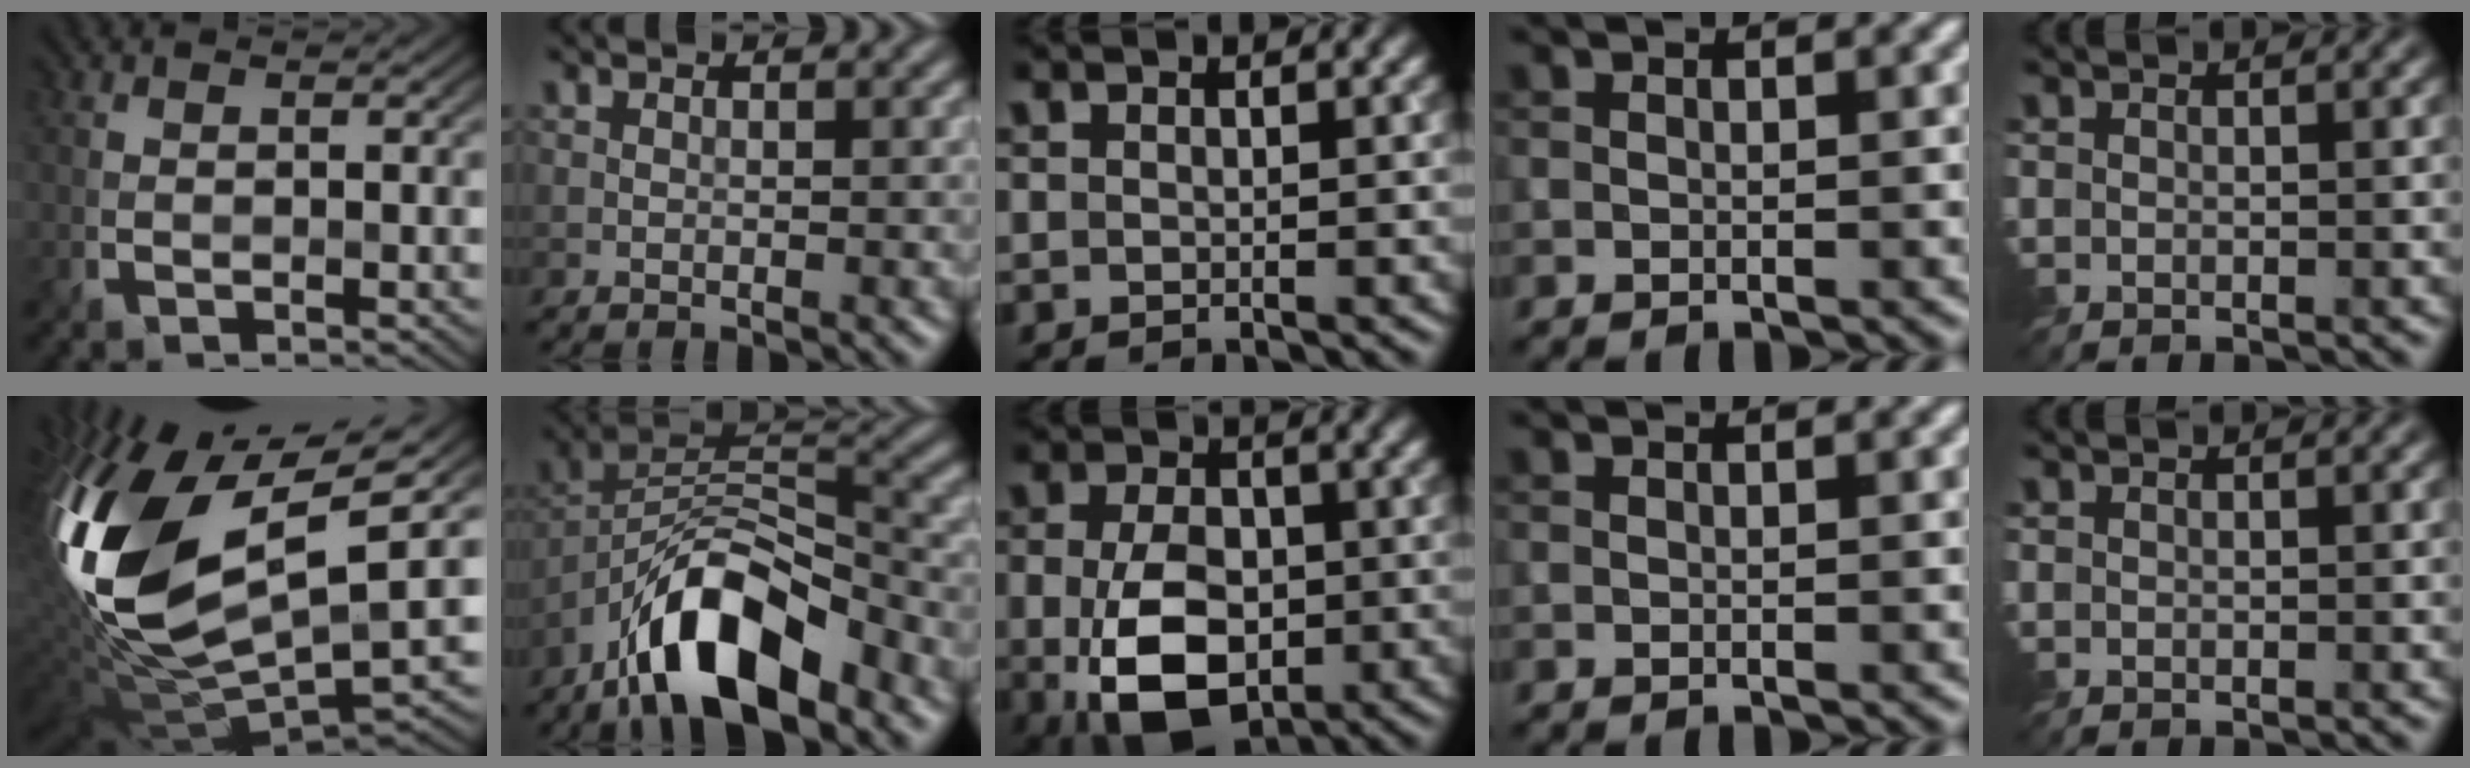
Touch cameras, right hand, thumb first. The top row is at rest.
{"thumb": {"total": 19.8, "force": [4.7, 9.1, 16.9], "torque": [-0.387, -0.009, 0.088]}, "index": {"total": 10.5, "force": [-6.8, 3.7, 7.1], "torque": [-0.118, 0.011, -0.129]}, "middle": {"total": 8.8, "force": [-1.9, 5.5, 6.6], "torque": [-0.138, -0.017, -0.031]}}